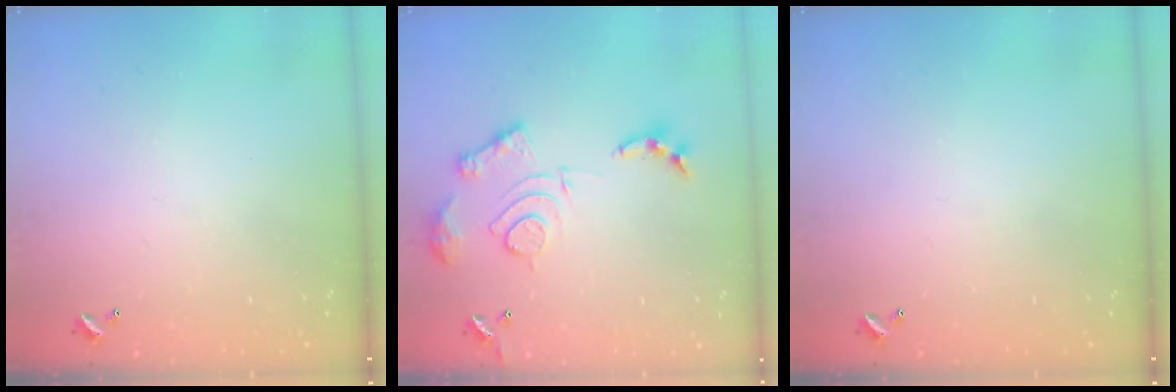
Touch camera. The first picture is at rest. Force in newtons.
{"total": 14.5, "press": 14.4, "slide": 1.3}
{"total": 0.0}